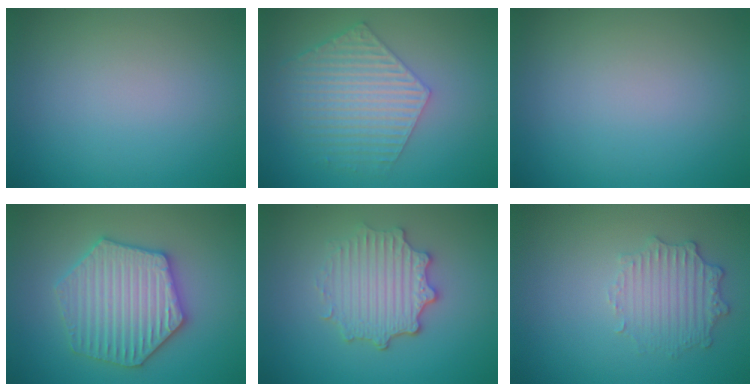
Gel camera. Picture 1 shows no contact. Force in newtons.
{"total": 5.8, "press": 4.3, "slide": 3.8}
{"total": 0.0}
{"total": 6.3, "press": 6.3, "slide": 1.0}
{"total": 4.4, "press": 3.7, "slide": 2.5}
{"total": 2.6, "press": 2.5, "slide": 0.7}